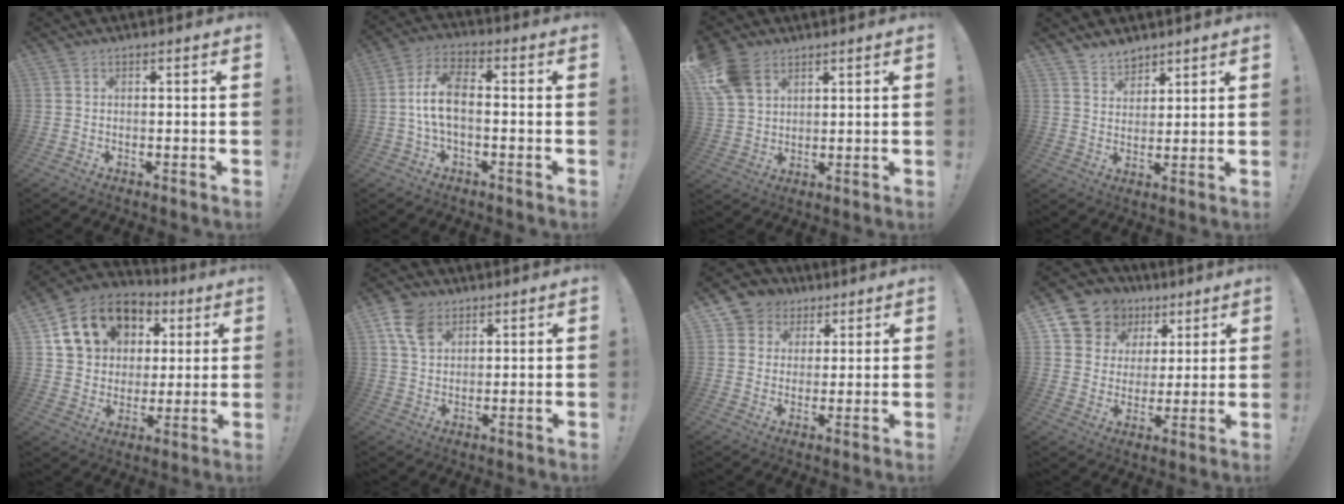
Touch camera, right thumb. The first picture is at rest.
{"total": 9.7, "force": [-0.6, 4.4, 8.6], "torque": [-0.176, 0.008, -0.009]}
{"total": 10.2, "force": [5.6, 6.8, 5.0], "torque": [-0.095, -0.019, 0.115]}
{"total": 5.7, "force": [4.9, 2.8, 0.4], "torque": [-0.012, -0.036, 0.094]}
{"total": 16.9, "force": [7.4, 13.1, 7.6], "torque": [-0.119, -0.021, 0.159]}
{"total": 8.9, "force": [4.8, 6.0, 4.6], "torque": [-0.082, -0.008, 0.095]}
{"total": 7.1, "force": [2.4, 6.5, 1.1], "torque": [-0.016, -0.013, 0.053]}
{"total": 11.5, "force": [6.5, 9.1, 2.5], "torque": [-0.047, -0.044, 0.137]}